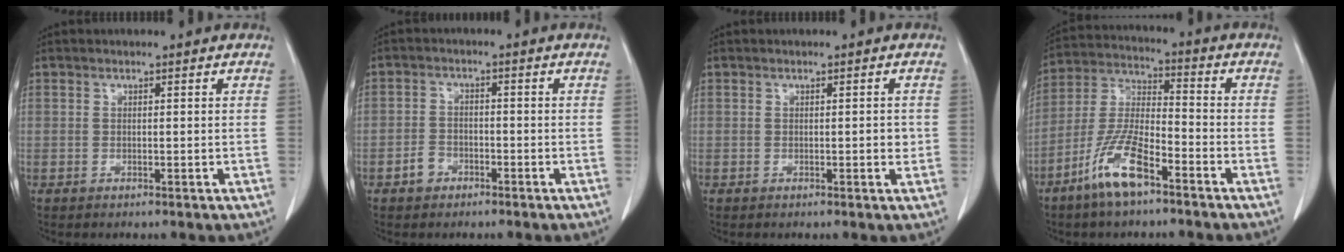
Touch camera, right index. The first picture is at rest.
{"total": 2.8, "force": [-1.7, 2.1, 0.9], "torque": [-0.015, 0.008, -0.030]}
{"total": 1.2, "force": [-0.1, 0.4, 1.1], "torque": [-0.014, 0.001, -0.001]}
{"total": 10.7, "force": [-6.6, 2.6, 8.1], "torque": [-0.174, -0.007, -0.130]}